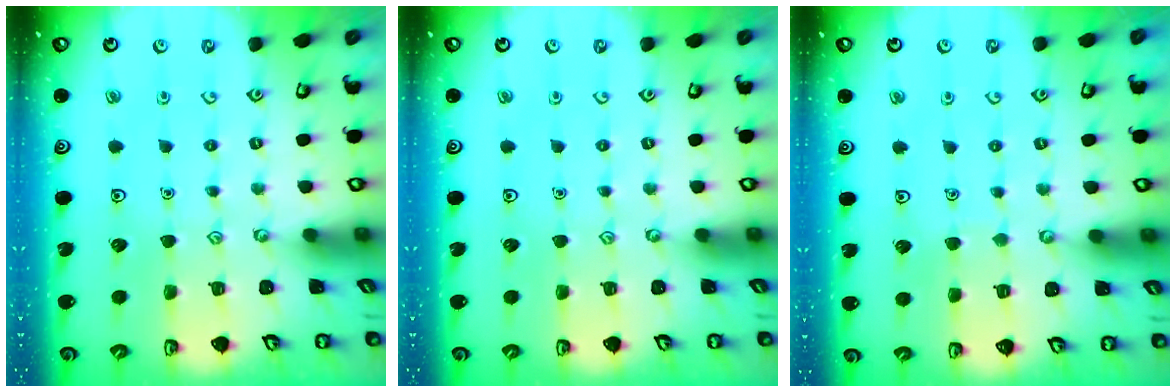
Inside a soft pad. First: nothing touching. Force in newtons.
{"total": 0.0}
{"total": 1.3, "press": 1.3, "slide": 0.1}